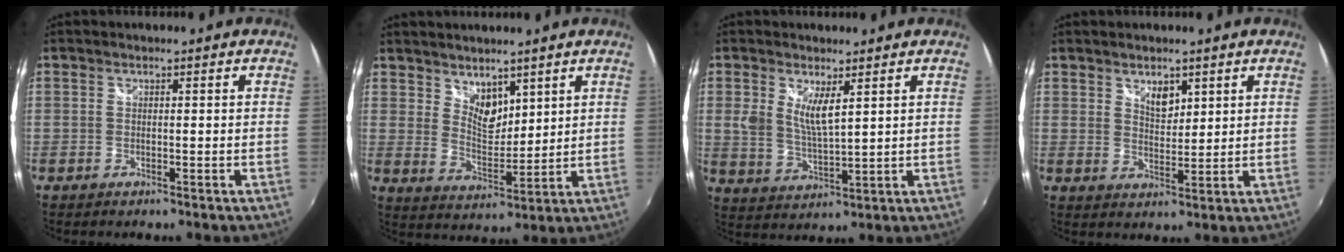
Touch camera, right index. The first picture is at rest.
{"total": 5.9, "force": [4.4, 3.1, 2.5], "torque": [-0.031, -0.005, 0.082]}
{"total": 5.9, "force": [2.5, 2.0, 5.0], "torque": [-0.095, -0.012, 0.050]}
{"total": 4.0, "force": [2.5, 2.2, 2.3], "torque": [-0.032, -0.001, 0.043]}